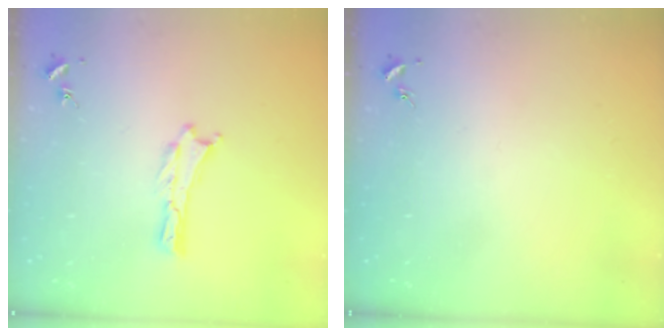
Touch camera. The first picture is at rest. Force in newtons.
{"total": 0.0}